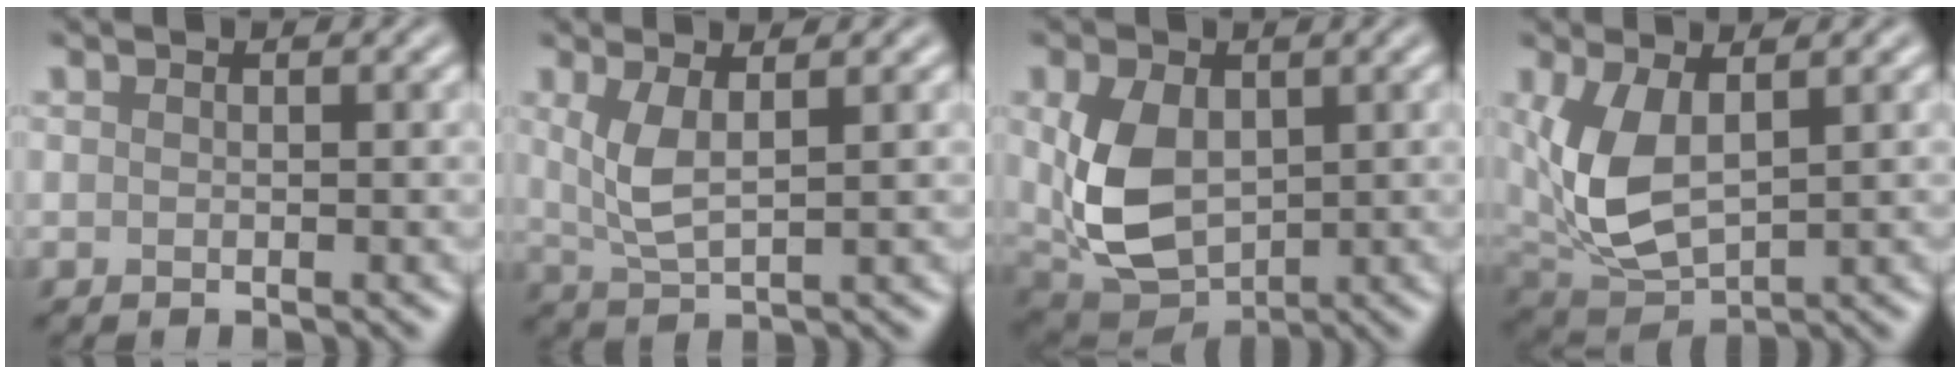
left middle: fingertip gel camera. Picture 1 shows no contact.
{"total": 3.1, "force": [1.1, 1.0, 2.7], "torque": [-0.064, -0.003, 0.025]}
{"total": 7.3, "force": [0.7, 4.8, 5.4], "torque": [-0.123, -0.006, 0.020]}
{"total": 6.4, "force": [1.2, 3.3, 5.3], "torque": [-0.132, -0.008, 0.031]}